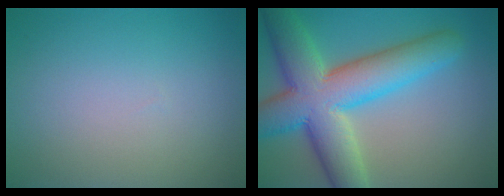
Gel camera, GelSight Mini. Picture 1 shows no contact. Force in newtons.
{"total": 10.9, "press": 10.9, "slide": 0.4}